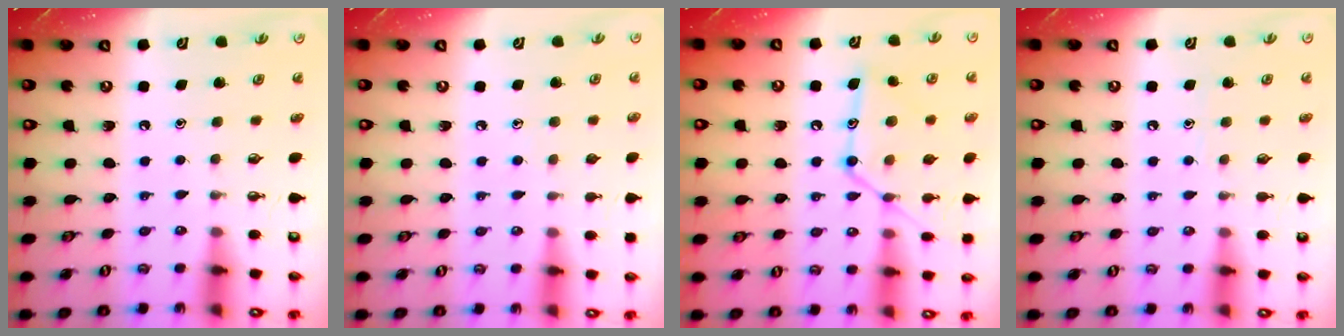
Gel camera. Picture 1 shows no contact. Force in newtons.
{"total": 5.3, "press": 5.3, "slide": 0.6}
{"total": 15.6, "press": 15.6, "slide": 1.1}
{"total": 4.5, "press": 4.5, "slide": 0.5}